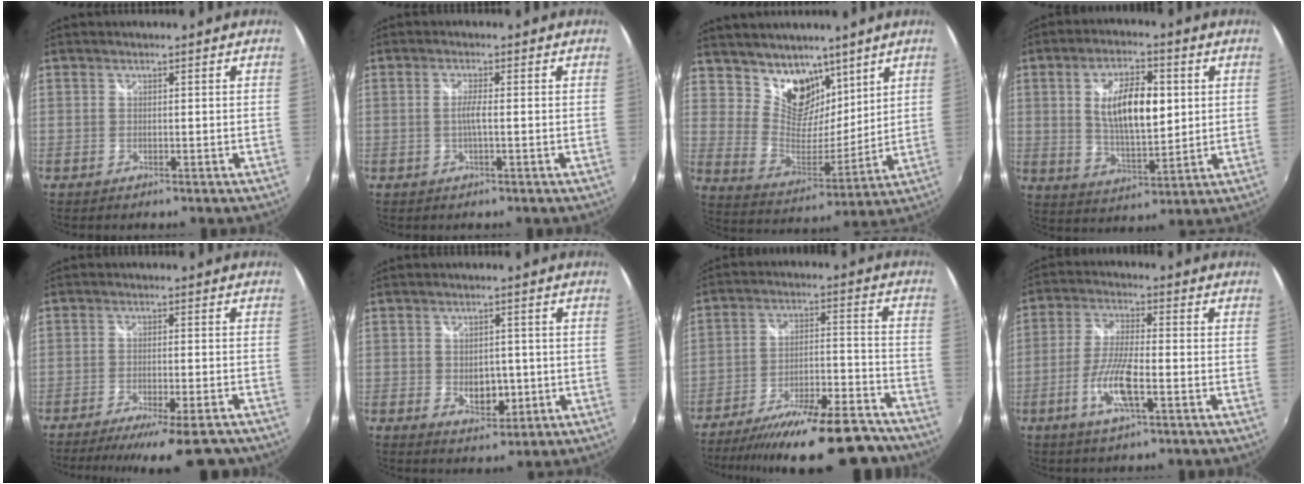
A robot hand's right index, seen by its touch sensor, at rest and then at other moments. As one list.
[{"total": 2.2, "force": [-0.4, 0.0, 2.2], "torque": [-0.043, 0.000, -0.010]}, {"total": 11.9, "force": [8.4, 7.3, 4.3], "torque": [-0.074, -0.008, 0.159]}, {"total": 12.2, "force": [2.3, 5.2, 10.8], "torque": [-0.194, 0.005, 0.046]}, {"total": 12.9, "force": [-10.7, 2.0, 6.9], "torque": [-0.135, -0.030, -0.155]}, {"total": 5.8, "force": [-1.0, 3.9, 4.1], "torque": [-0.068, -0.008, -0.011]}, {"total": 22.7, "force": [-19.5, 5.0, 10.6], "torque": [-0.180, -0.008, -0.273]}, {"total": 8.9, "force": [-3.3, 1.9, 8.0], "torque": [-0.167, -0.004, -0.067]}]